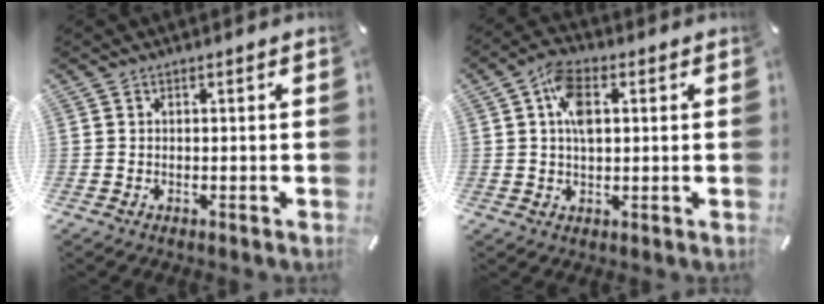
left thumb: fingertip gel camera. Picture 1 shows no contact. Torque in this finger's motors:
{"motor_torque": [1.37, 1.37, 0.25, -0.15, 0.31]}